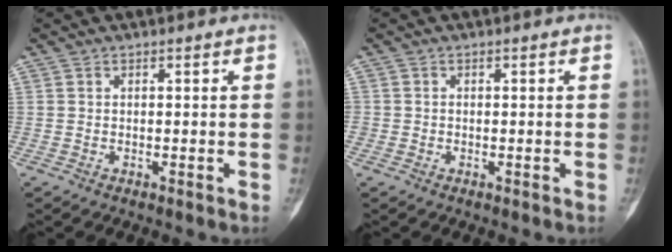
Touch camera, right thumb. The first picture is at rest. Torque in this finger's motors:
{"motor_torque": [0.08, 0.05, 0.28, 0.24, -0.02]}